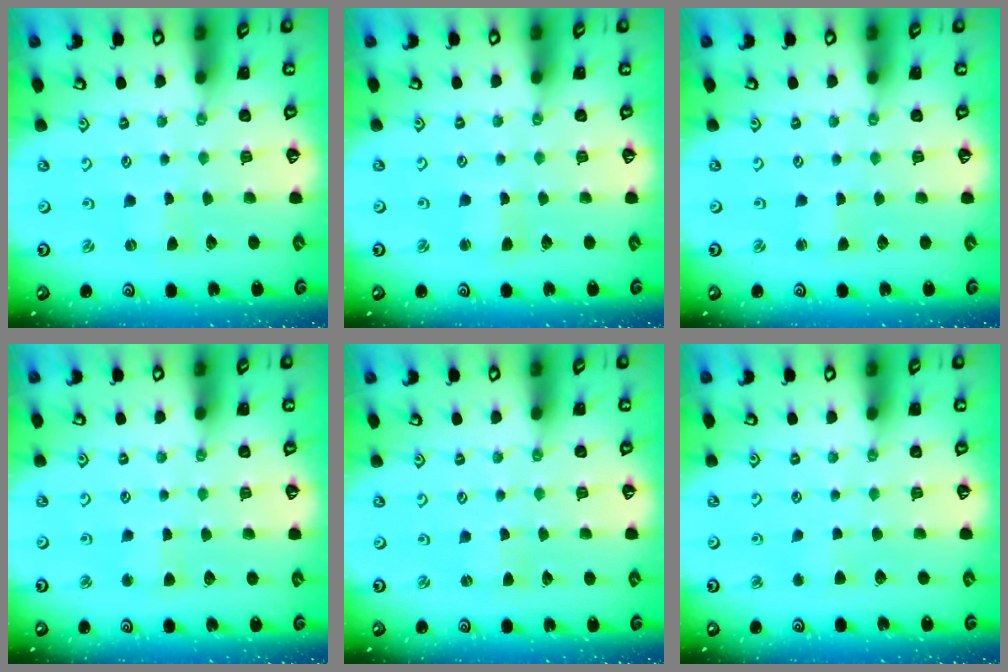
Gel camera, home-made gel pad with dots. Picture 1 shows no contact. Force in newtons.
{"total": 1.4, "press": 1.4, "slide": 0.2}
{"total": 1.1, "press": 1.1, "slide": 0.1}
{"total": 3.1, "press": 3.1, "slide": 0.4}
{"total": 1.0, "press": 1.0, "slide": 0.1}
{"total": 2.7, "press": 2.7, "slide": 0.4}